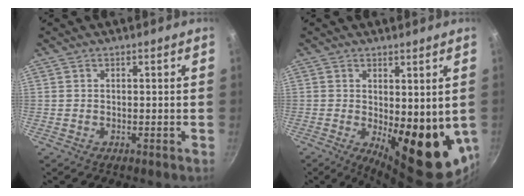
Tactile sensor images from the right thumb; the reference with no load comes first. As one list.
[{"total": 15.5, "force": [-1.2, 6.4, 14.1], "torque": [-0.155, -0.031, 0.000]}]